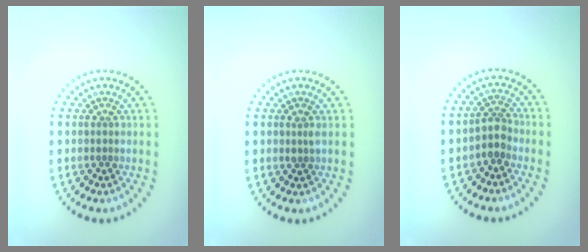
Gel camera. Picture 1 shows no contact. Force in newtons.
{"total": 0.6, "press": 0.6, "slide": 0.2}
{"total": 2.1, "press": 1.7, "slide": 1.1}